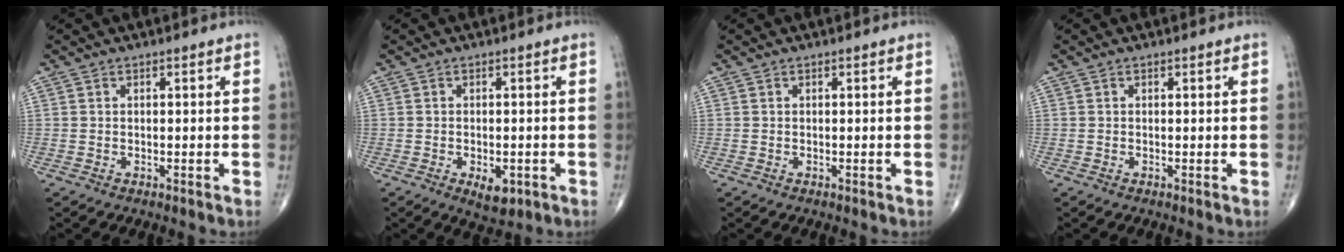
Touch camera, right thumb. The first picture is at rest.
{"total": 4.8, "force": [-2.1, 2.4, 3.6], "torque": [-0.045, 0.002, -0.023]}
{"total": 0.0}
{"total": 0.0}